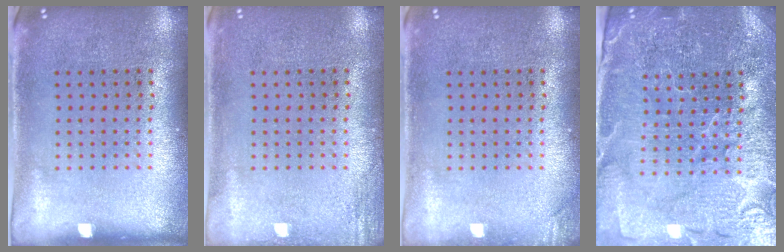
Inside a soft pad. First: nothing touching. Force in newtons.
{"total": 1.4, "press": 1.4, "slide": 0.2}
{"total": 0.9, "press": 0.9, "slide": 0.2}
{"total": 4.2, "press": 4.0, "slide": 1.2}